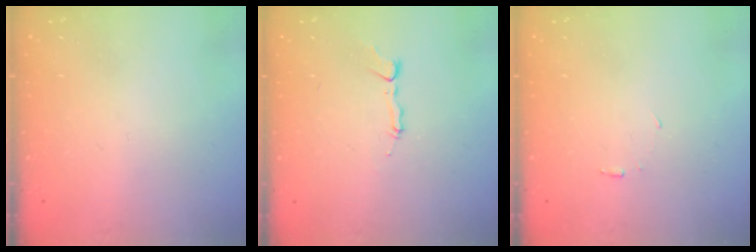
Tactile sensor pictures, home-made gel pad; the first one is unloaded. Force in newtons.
{"total": 3.5, "press": 3.5, "slide": 0.2}
{"total": 3.7, "press": 3.6, "slide": 0.3}